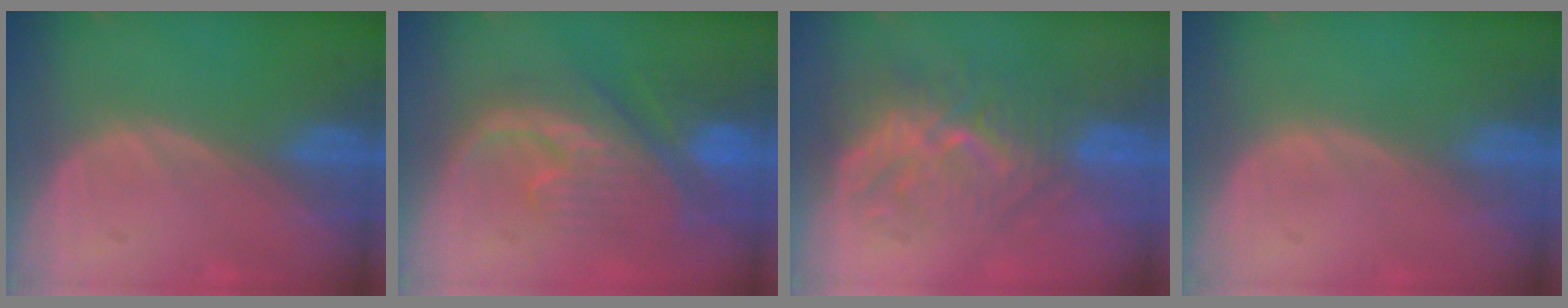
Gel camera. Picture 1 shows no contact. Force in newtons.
{"total": 9.7, "press": 9.2, "slide": 3.2}
{"total": 10.1, "press": 8.7, "slide": 5.1}
{"total": 0.0}